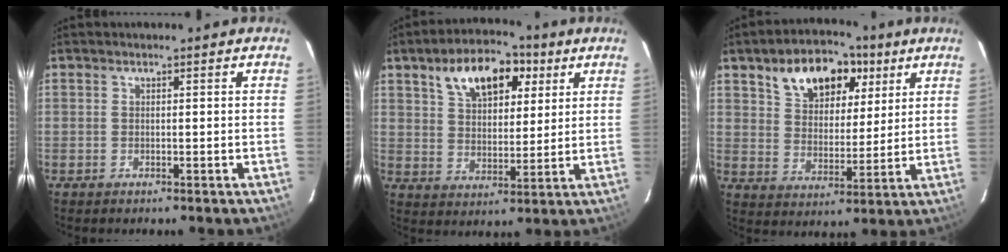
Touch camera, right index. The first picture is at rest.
{"total": 13.8, "force": [7.1, 7.5, 9.2], "torque": [-0.161, 0.031, 0.119]}
{"total": 15.0, "force": [8.2, 8.9, 9.0], "torque": [-0.164, 0.040, 0.142]}